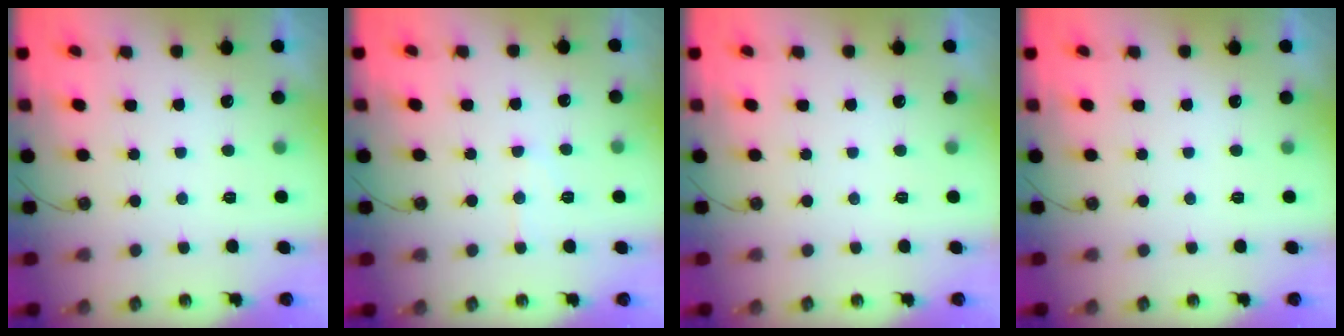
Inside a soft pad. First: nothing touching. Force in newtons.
{"total": 7.1, "press": 7.0, "slide": 0.6}
{"total": 0.0}
{"total": 0.0}